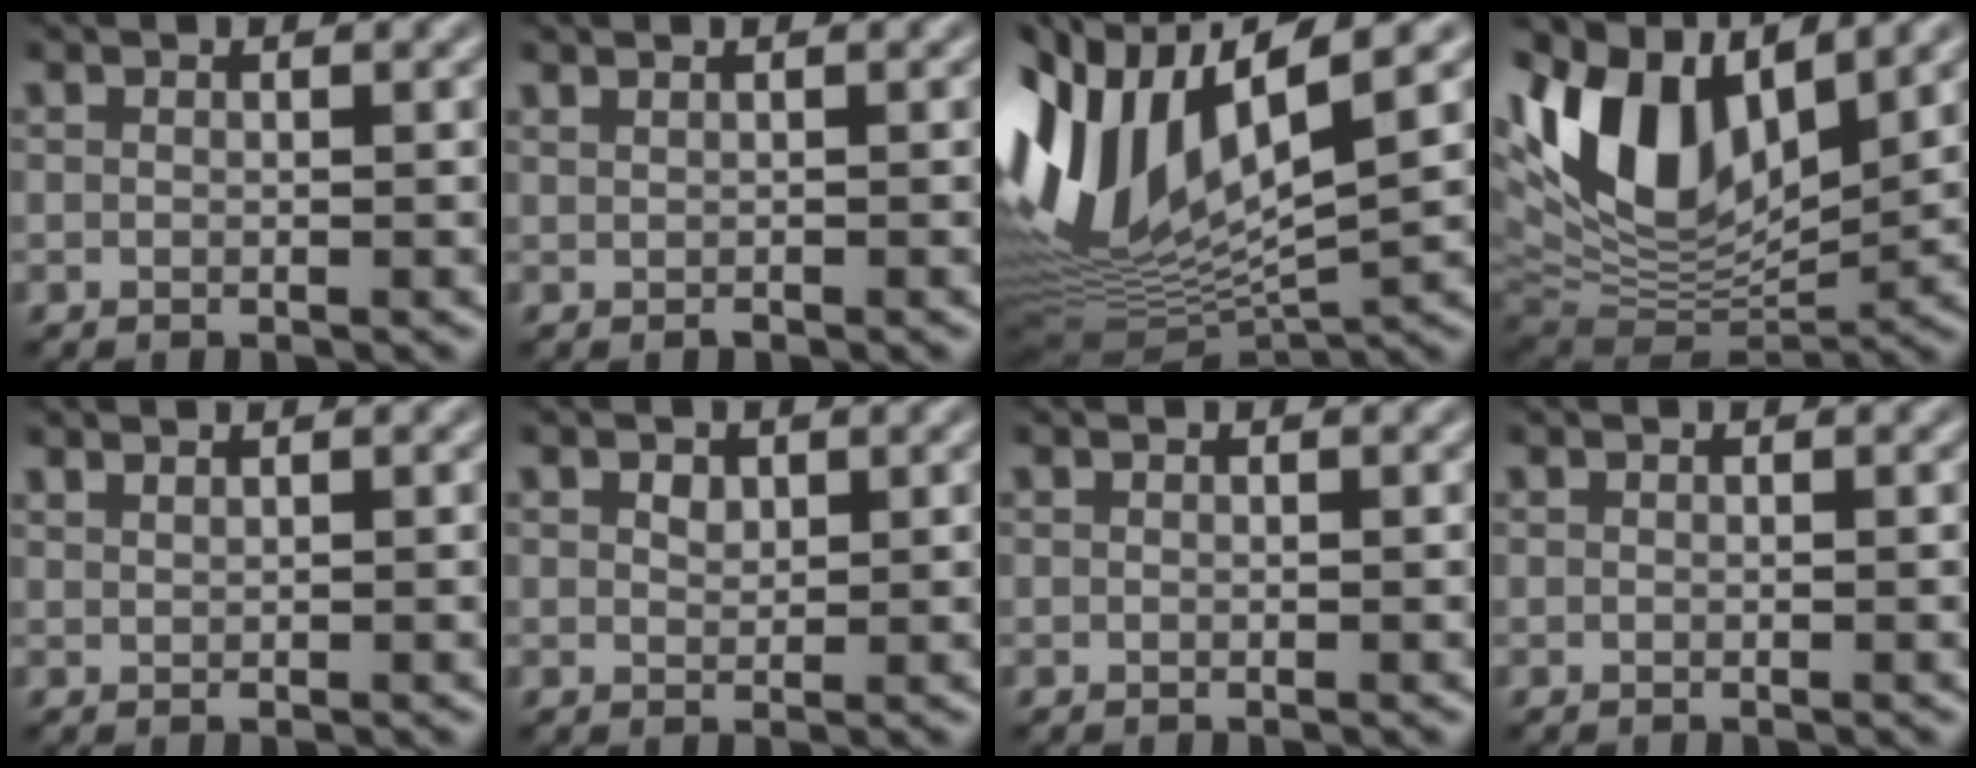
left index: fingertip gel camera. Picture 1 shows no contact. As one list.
[{"total": 0.0}, {"total": 13.0, "force": [1.7, 5.5, 11.6], "torque": [-0.259, -0.004, 0.039]}, {"total": 12.6, "force": [4.8, 6.5, 9.6], "torque": [-0.195, 0.014, 0.091]}, {"total": 0.6, "force": [0.6, 0.0, 0.2], "torque": [0.000, -0.003, 0.012]}, {"total": 0.9, "force": [0.3, 0.7, 0.4], "torque": [-0.007, 0.002, 0.011]}, {"total": 0.0}, {"total": 0.0}]